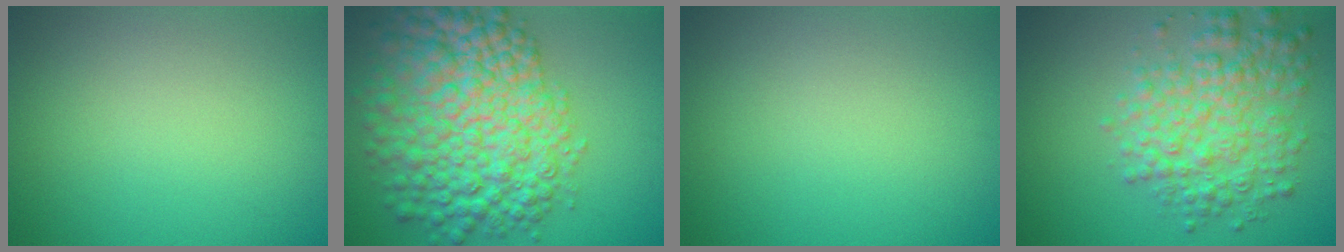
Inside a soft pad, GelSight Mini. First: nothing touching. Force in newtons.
{"total": 11.3, "press": 11.3, "slide": 0.3}
{"total": 0.0}
{"total": 5.7, "press": 5.7, "slide": 0.1}